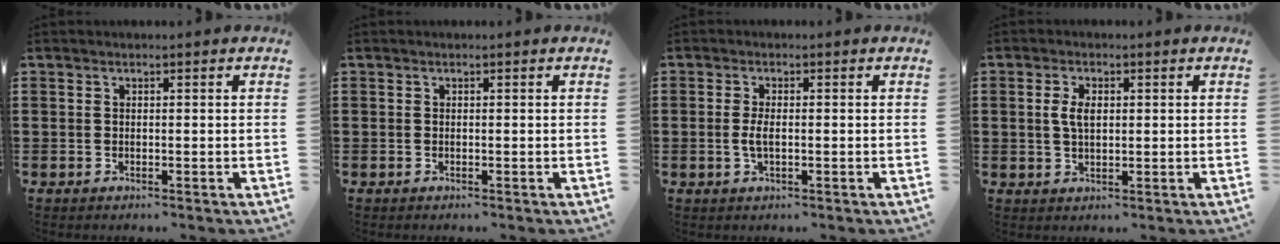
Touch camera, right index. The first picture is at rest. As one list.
[{"total": 0.0}, {"total": 2.4, "force": [-0.2, 0.9, 2.2], "torque": [-0.056, -0.004, -0.009]}, {"total": 3.4, "force": [0.5, 1.8, 2.9], "torque": [-0.060, 0.010, 0.006]}]